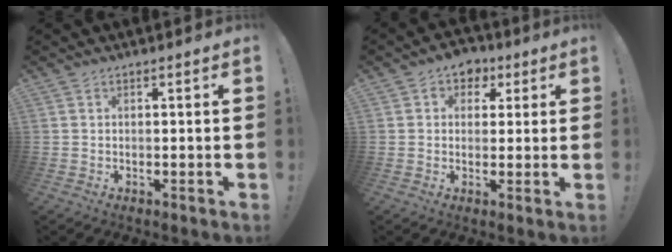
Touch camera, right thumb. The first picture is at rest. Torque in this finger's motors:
{"motor_torque": [0.23, 0.41, 0.06, 0.02, 0.17]}